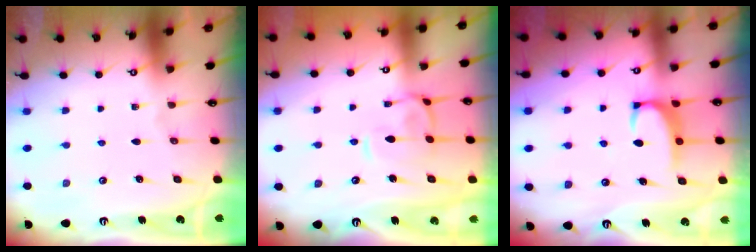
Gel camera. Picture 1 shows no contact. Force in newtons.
{"total": 2.6, "press": 2.5, "slide": 0.9}
{"total": 2.2, "press": 2.1, "slide": 0.7}